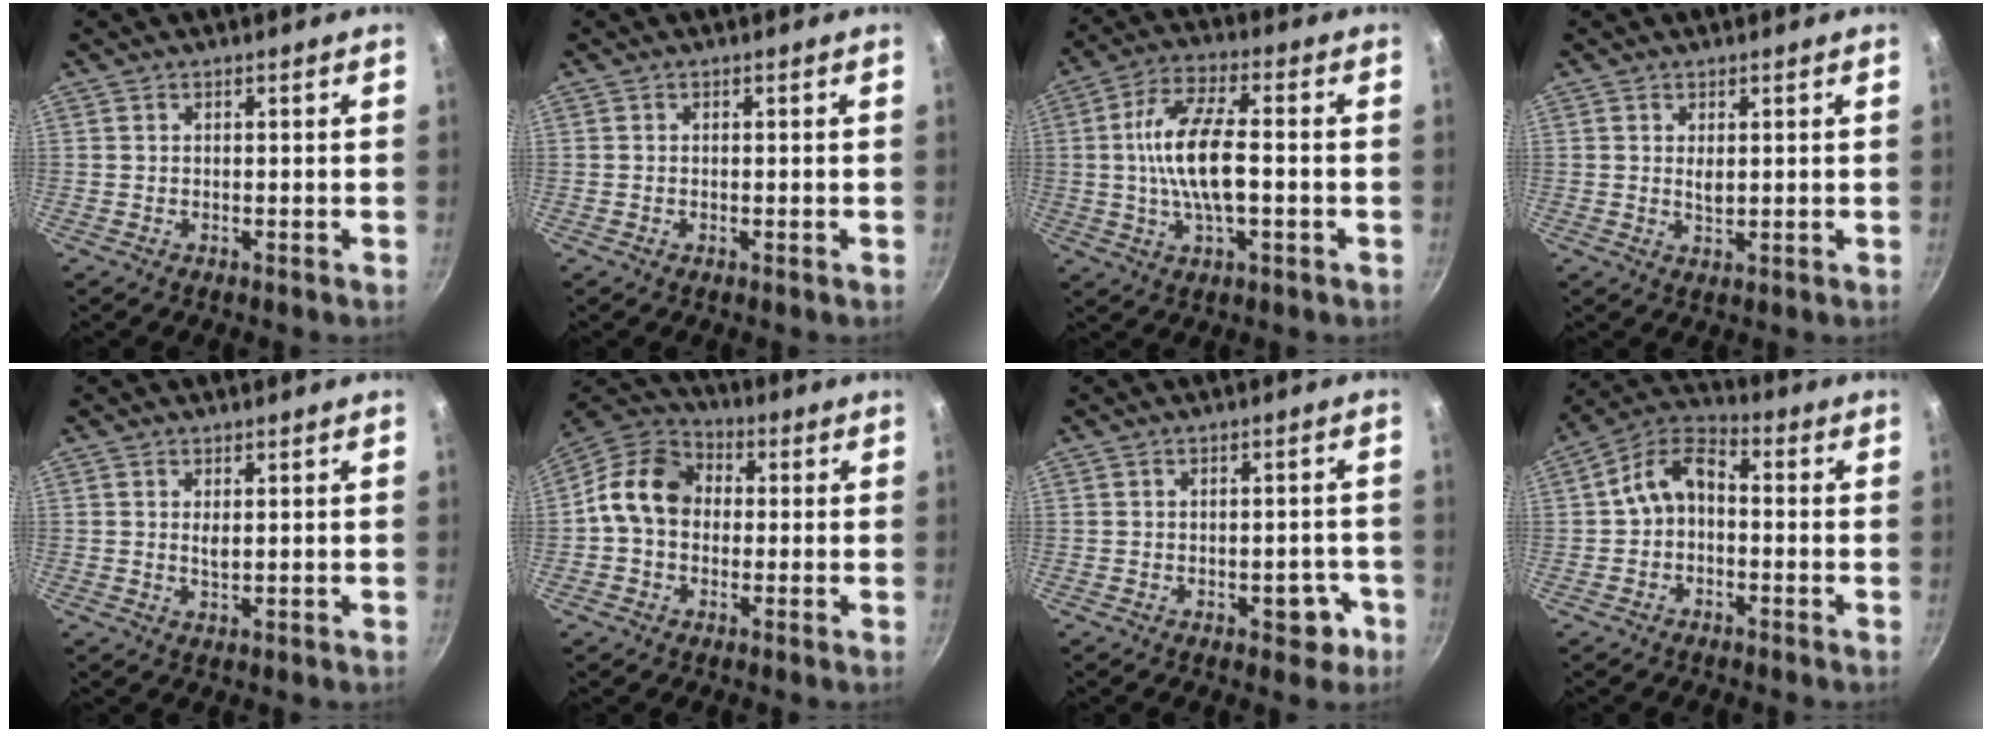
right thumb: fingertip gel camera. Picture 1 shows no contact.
{"total": 0.0}
{"total": 13.3, "force": [-0.8, 5.3, 12.1], "torque": [-0.223, 0.022, -0.025]}
{"total": 2.0, "force": [0.5, 0.9, 1.7], "torque": [-0.029, -0.005, 0.011]}
{"total": 1.6, "force": [0.5, 0.6, 1.4], "torque": [-0.026, -0.004, 0.010]}
{"total": 12.0, "force": [0.3, 9.6, 7.2], "torque": [-0.094, 0.030, -0.017]}
{"total": 4.8, "force": [-2.1, 2.8, 3.2], "torque": [-0.010, 0.020, -0.021]}
{"total": 6.5, "force": [-1.1, 4.4, 4.6], "torque": [-0.082, 0.037, -0.036]}